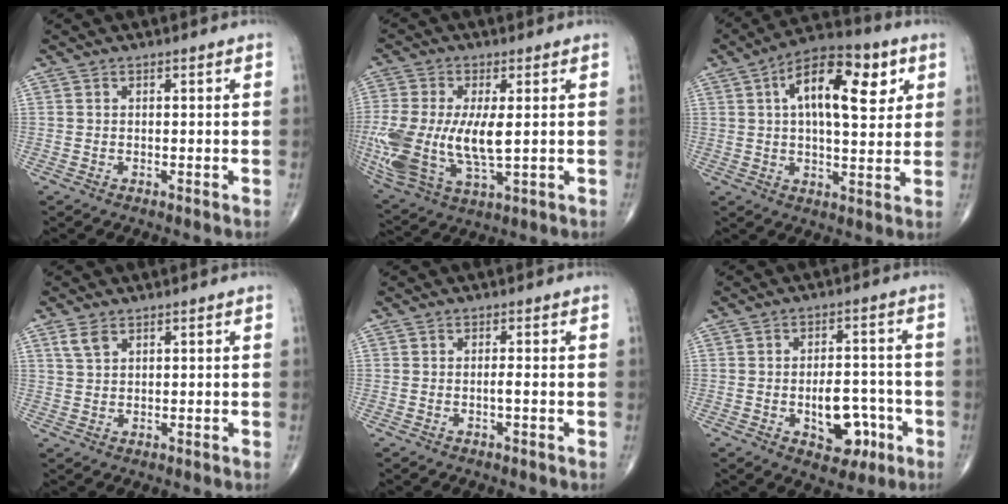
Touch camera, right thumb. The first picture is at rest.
{"total": 18.4, "force": [-0.7, 8.5, 16.2], "torque": [-0.377, -0.027, -0.001]}
{"total": 17.1, "force": [5.6, 7.7, 14.2], "torque": [-0.194, 0.005, 0.080]}
{"total": 2.8, "force": [1.7, 1.5, 1.6], "torque": [-0.033, -0.001, 0.041]}
{"total": 1.0, "force": [-0.3, -0.1, 0.9], "torque": [-0.019, -0.002, -0.005]}
{"total": 9.4, "force": [-3.1, 5.5, 6.9], "torque": [-0.074, 0.026, -0.035]}